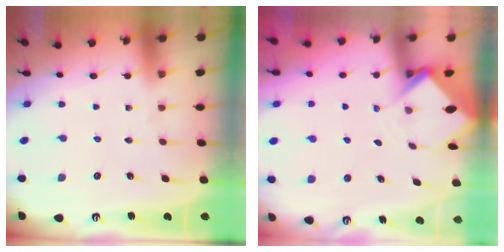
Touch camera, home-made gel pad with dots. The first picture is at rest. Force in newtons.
{"total": 3.8, "press": 3.8, "slide": 0.3}